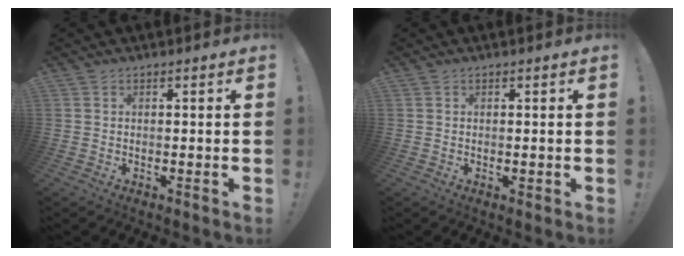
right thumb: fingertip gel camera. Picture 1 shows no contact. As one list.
[{"total": 0.7, "force": [0.2, 0.6, 0.4], "torque": [-0.002, 0.000, 0.003]}]